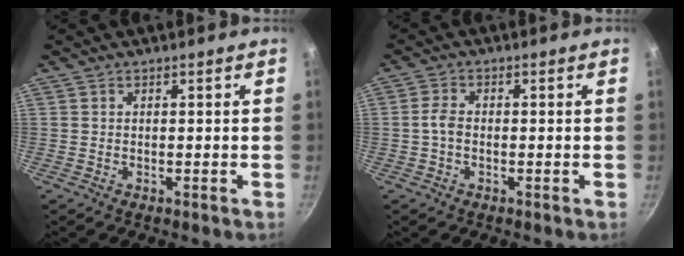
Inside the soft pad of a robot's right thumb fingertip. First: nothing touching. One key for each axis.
{"total": 2.8, "fx": -0.5, "fy": 1.9, "fz": 2.0, "tx": -0.043, "ty": 0.013, "tz": -0.014}